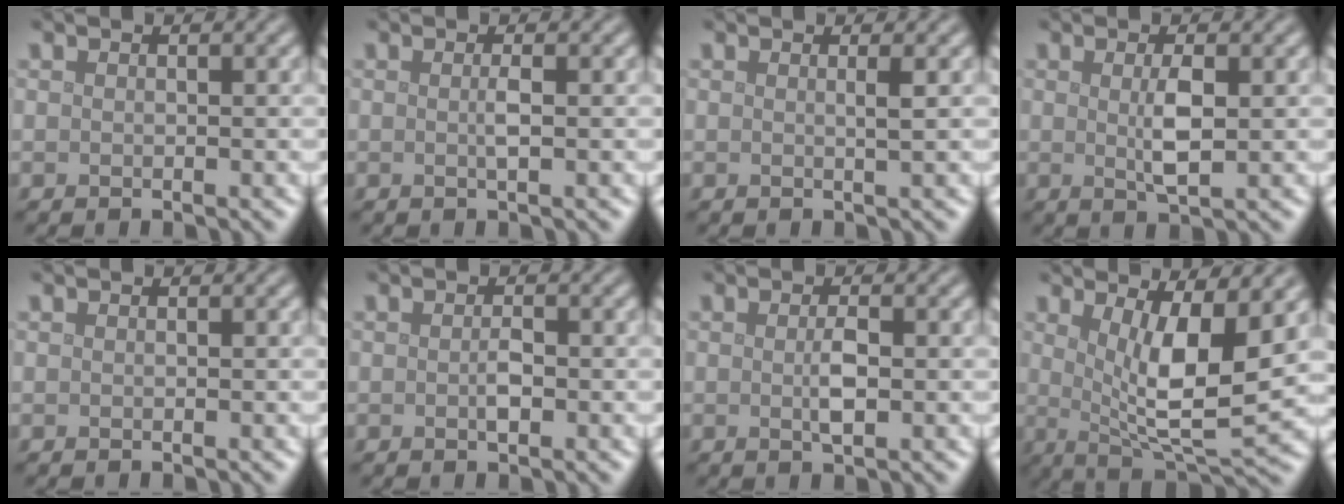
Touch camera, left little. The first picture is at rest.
{"total": 1.0, "force": [0.0, 0.1, 1.0], "torque": [-0.021, 0.000, -0.001]}
{"total": 1.1, "force": [0.2, 0.3, 1.1], "torque": [-0.010, 0.002, -0.002]}
{"total": 2.6, "force": [0.2, 0.5, 2.5], "torque": [-0.050, -0.002, 0.005]}
{"total": 0.0}
{"total": 1.2, "force": [-0.2, 0.5, 1.1], "torque": [-0.021, 0.000, -0.003]}
{"total": 1.9, "force": [0.0, 0.5, 1.8], "torque": [-0.034, -0.001, -0.001]}
{"total": 8.0, "force": [1.4, 2.3, 7.5], "torque": [-0.122, -0.014, 0.029]}